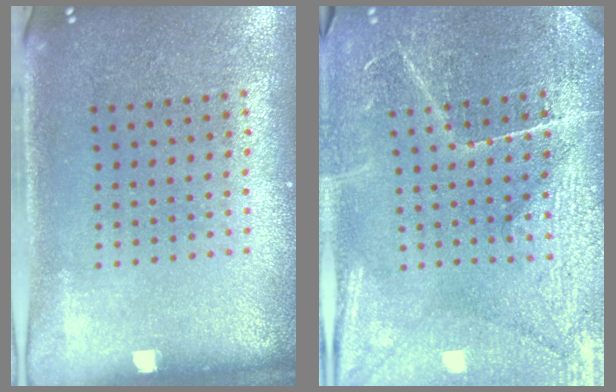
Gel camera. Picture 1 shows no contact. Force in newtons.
{"total": 3.8, "press": 3.7, "slide": 1.2}